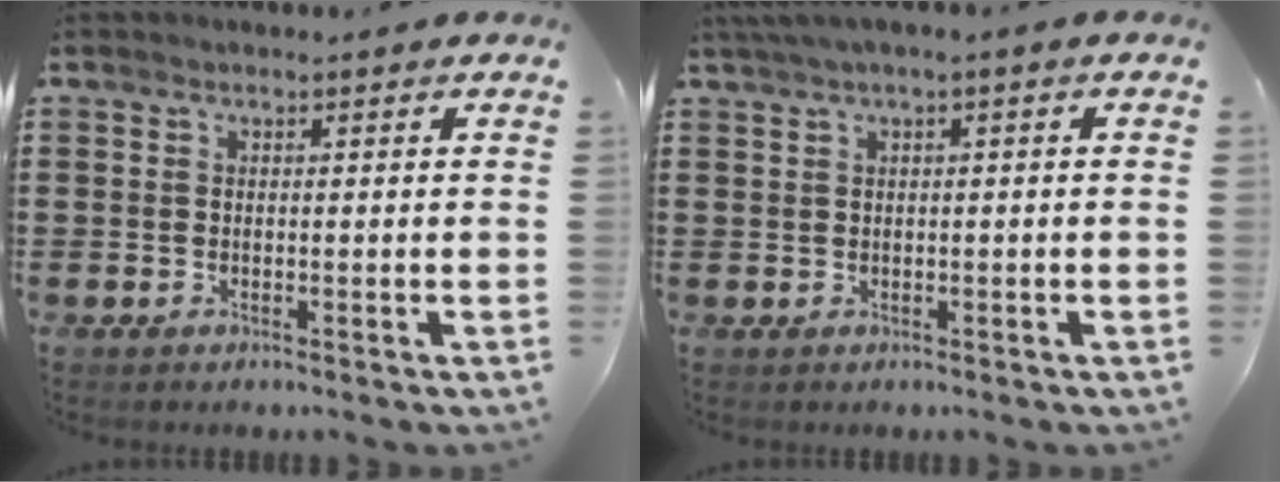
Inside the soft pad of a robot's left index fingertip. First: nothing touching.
{"total": 1.6, "force": [-0.2, 0.1, 1.6], "torque": [-0.026, -0.004, -0.003]}